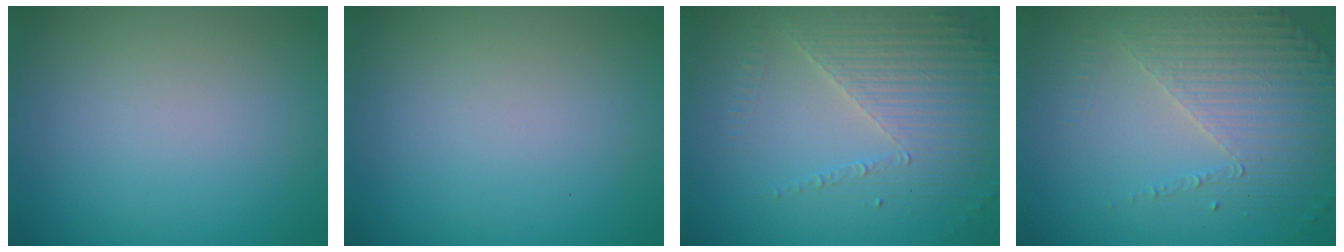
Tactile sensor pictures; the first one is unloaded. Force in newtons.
{"total": 0.0}
{"total": 3.6, "press": 3.3, "slide": 1.4}
{"total": 4.2, "press": 3.1, "slide": 2.9}